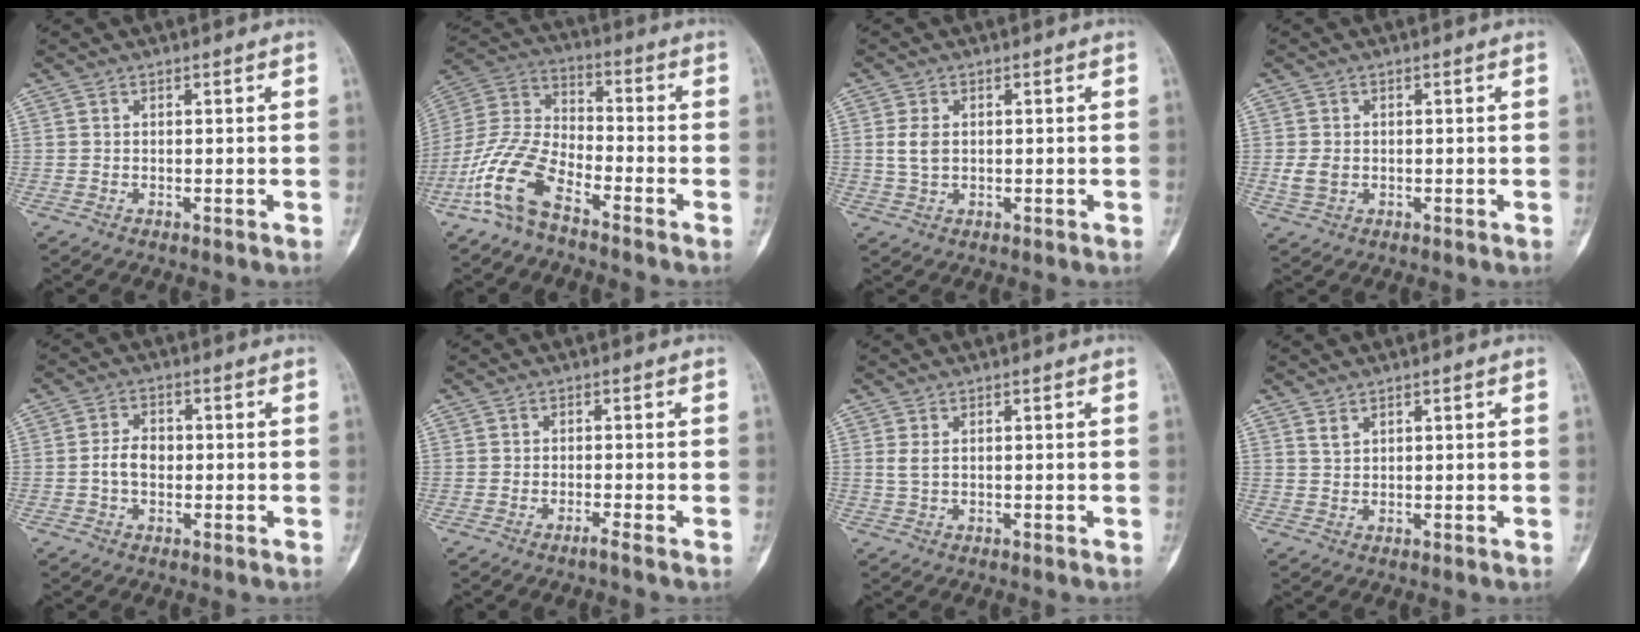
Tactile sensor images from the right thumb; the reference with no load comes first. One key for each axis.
{"total": 12.6, "fx": -7.7, "fy": 5.1, "fz": 8.6, "tx": -0.192, "ty": 0.050, "tz": -0.162}
{"total": 3.5, "fx": 0.4, "fy": 2.3, "fz": 2.6, "tx": -0.053, "ty": 0.001, "tz": 0.012}
{"total": 3.0, "fx": -0.3, "fy": 2.2, "fz": 2.0, "tx": -0.042, "ty": 0.001, "tz": -0.003}
{"total": 4.1, "fx": -0.4, "fy": 2.8, "fz": 3.0, "tx": -0.050, "ty": 0.013, "tz": -0.013}
{"total": 0.9, "fx": -0.7, "fy": -0.3, "fz": 0.5, "tx": -0.011, "ty": -0.001, "tz": -0.014}
{"total": 1.5, "fx": 0.6, "fy": 0.7, "fz": 1.2, "tx": -0.035, "ty": 0.006, "tz": 0.020}
{"total": 1.5, "fx": 1.2, "fy": 0.5, "fz": 0.7, "tx": -0.006, "ty": -0.005, "tz": 0.026}